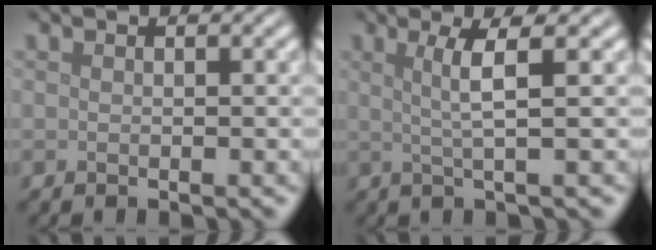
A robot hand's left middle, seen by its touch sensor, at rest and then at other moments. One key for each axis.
{"total": 3.1, "fx": 0.9, "fy": 0.4, "fz": 2.9, "tx": -0.053, "ty": 0.001, "tz": 0.015}